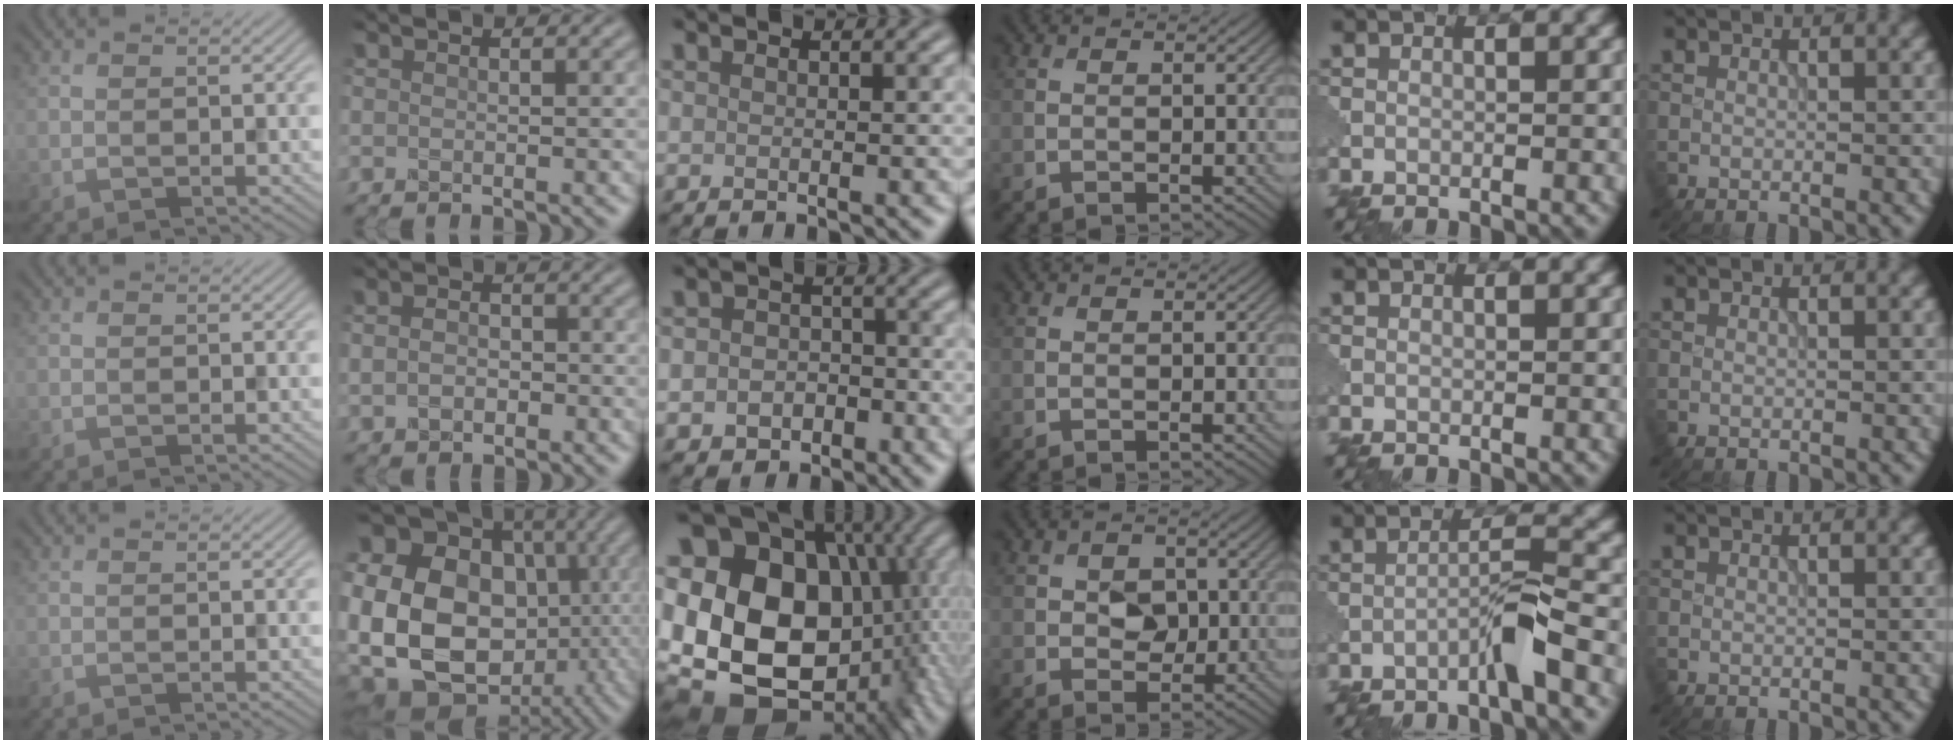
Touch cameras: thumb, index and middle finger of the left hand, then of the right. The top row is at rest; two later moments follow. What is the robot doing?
{"motion": "extract", "object": "pin"}